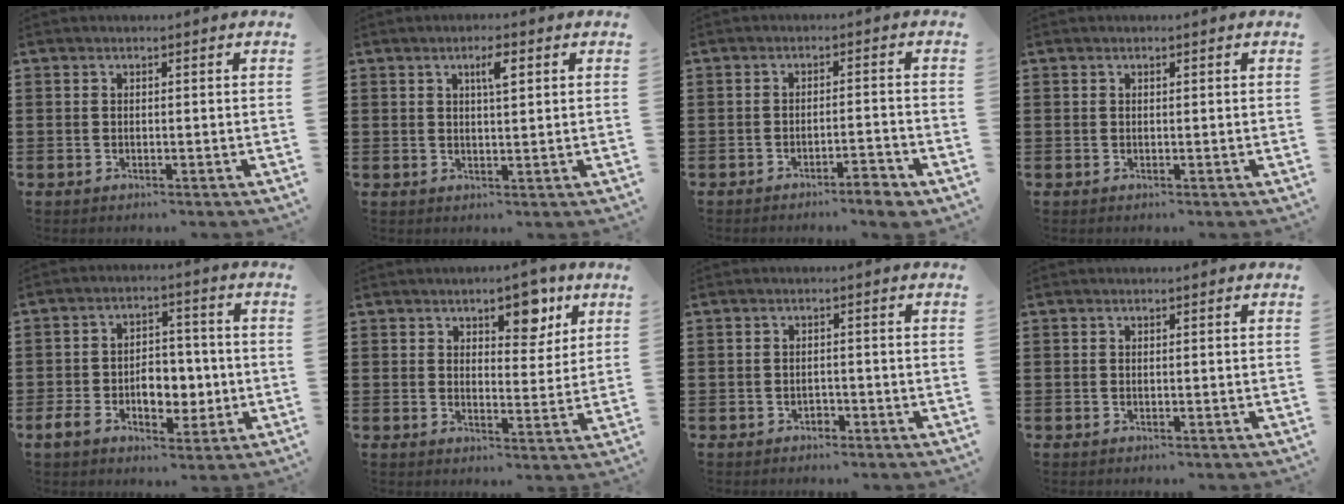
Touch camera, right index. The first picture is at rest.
{"total": 3.0, "force": [1.2, 0.5, 2.7], "torque": [-0.047, 0.003, 0.016]}
{"total": 3.6, "force": [-3.0, 0.0, 2.0], "torque": [-0.032, -0.003, -0.057]}
{"total": 0.0}
{"total": 7.3, "force": [-1.5, 5.1, 5.0], "torque": [-0.078, 0.011, -0.026]}
{"total": 6.3, "force": [4.5, 3.0, 3.3], "torque": [-0.040, -0.014, 0.071]}
{"total": 1.0, "force": [-0.9, 0.4, 0.0], "torque": [-0.004, -0.002, -0.020]}
{"total": 0.0}